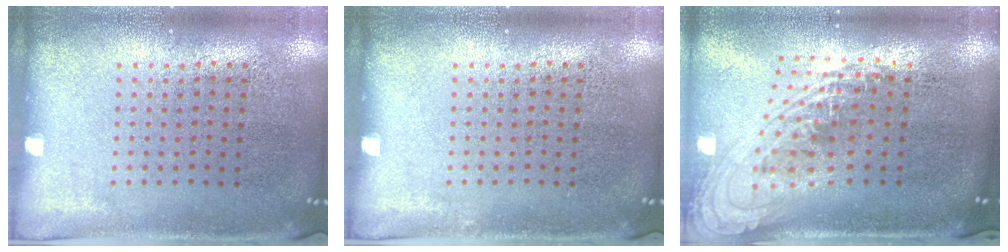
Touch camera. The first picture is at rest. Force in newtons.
{"total": 0.0}
{"total": 2.3, "press": 1.7, "slide": 1.5}